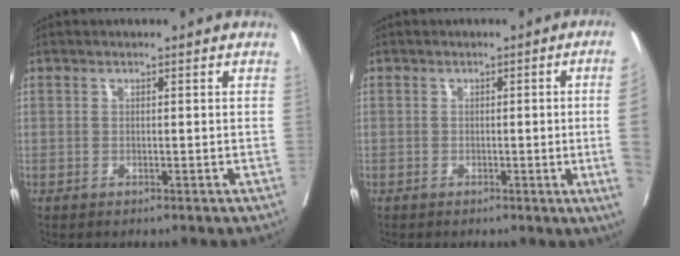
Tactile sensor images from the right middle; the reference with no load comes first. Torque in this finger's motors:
{"motor_torque": [0.36, -0.35, -0.27, -0.07]}